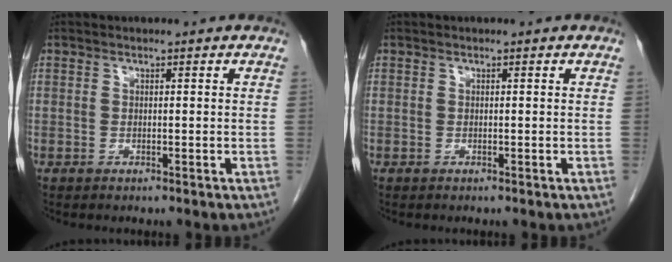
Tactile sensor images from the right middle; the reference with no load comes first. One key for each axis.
{"total": 0.0}